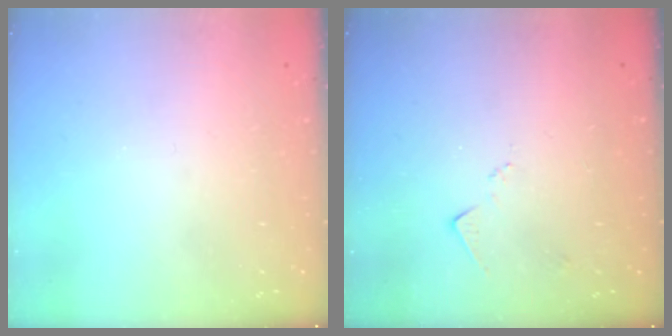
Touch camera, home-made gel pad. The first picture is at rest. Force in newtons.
{"total": 5.4, "press": 5.3, "slide": 0.6}